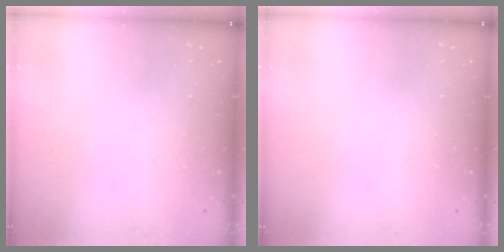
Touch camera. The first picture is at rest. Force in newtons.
{"total": 0.0}